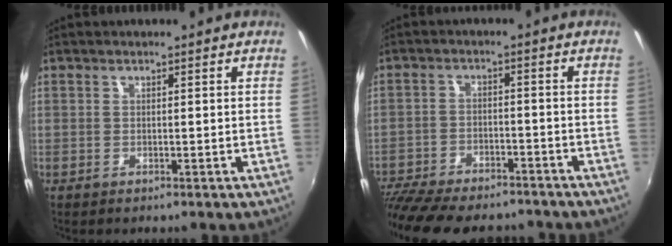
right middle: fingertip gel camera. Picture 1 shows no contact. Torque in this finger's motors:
{"motor_torque": [1.12, -1.02, 0.39, 0.21]}